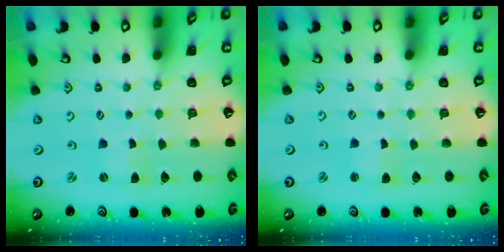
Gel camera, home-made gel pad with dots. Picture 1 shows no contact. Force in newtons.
{"total": 1.1, "press": 1.1, "slide": 0.3}